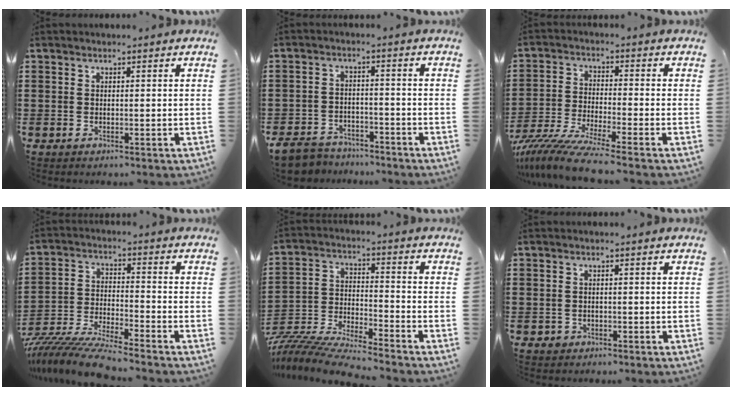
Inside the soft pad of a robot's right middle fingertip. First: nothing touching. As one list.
[{"total": 5.4, "force": [-5.1, 1.4, 0.8], "torque": [-0.031, 0.005, -0.107]}, {"total": 7.5, "force": [-6.6, 0.0, 3.5], "torque": [-0.082, -0.013, -0.132]}, {"total": 8.7, "force": [-8.4, 0.1, 2.4], "torque": [-0.049, 0.002, -0.167]}, {"total": 8.4, "force": [-8.2, 0.3, 1.6], "torque": [-0.037, 0.003, -0.167]}, {"total": 1.1, "force": [-0.8, 0.8, 0.1], "torque": [-0.004, 0.003, -0.019]}]